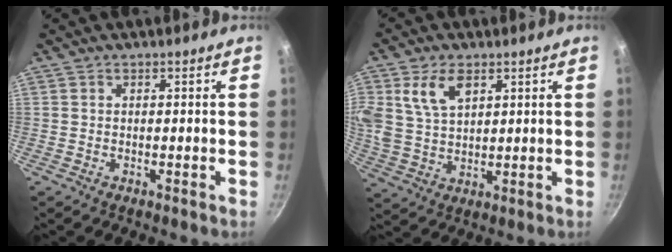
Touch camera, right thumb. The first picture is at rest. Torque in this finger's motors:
{"motor_torque": [-0.58, 1.18, 0.46, 0.62, 0.20]}